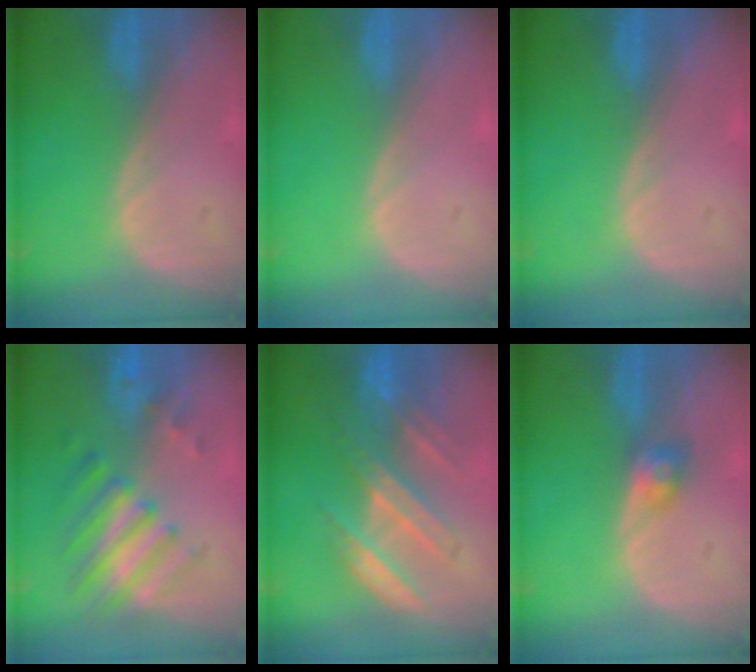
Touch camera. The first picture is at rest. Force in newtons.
{"total": 0.0}
{"total": 0.0}
{"total": 7.9, "press": 6.9, "slide": 3.8}
{"total": 7.4, "press": 7.3, "slide": 1.1}
{"total": 3.0, "press": 2.6, "slide": 1.5}